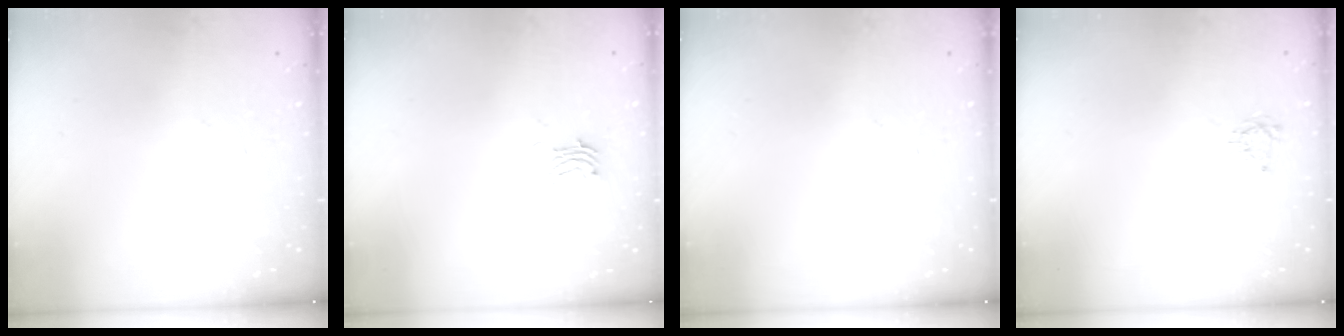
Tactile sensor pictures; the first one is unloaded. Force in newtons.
{"total": 3.8, "press": 3.8, "slide": 0.1}
{"total": 0.0}
{"total": 3.4, "press": 3.4, "slide": 0.4}